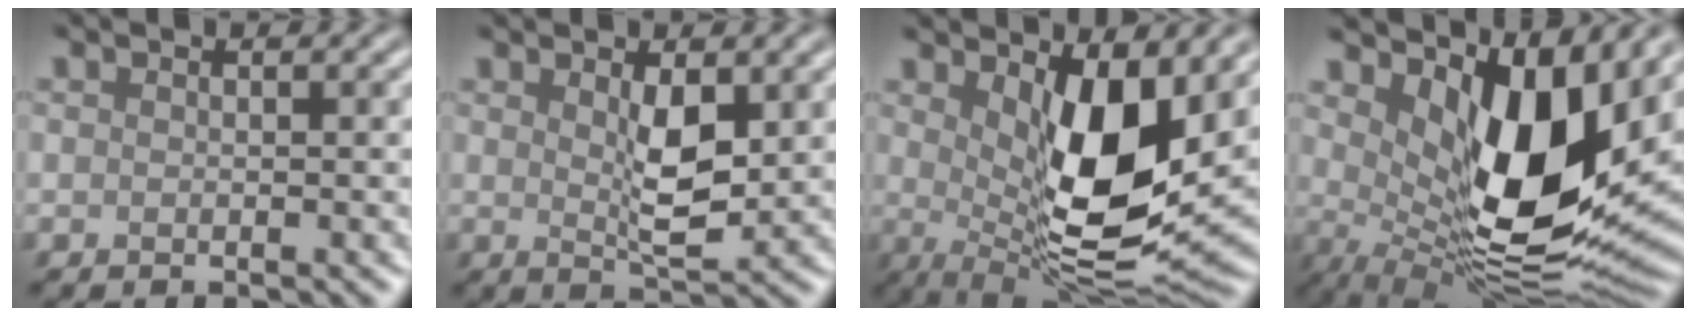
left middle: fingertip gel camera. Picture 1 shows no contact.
{"total": 3.4, "force": [1.0, 1.0, 3.1], "torque": [-0.059, -0.007, 0.020]}
{"total": 10.4, "force": [2.0, 4.1, 9.4], "torque": [-0.151, -0.021, 0.037]}
{"total": 12.5, "force": [3.1, 5.7, 10.6], "torque": [-0.172, -0.030, 0.068]}